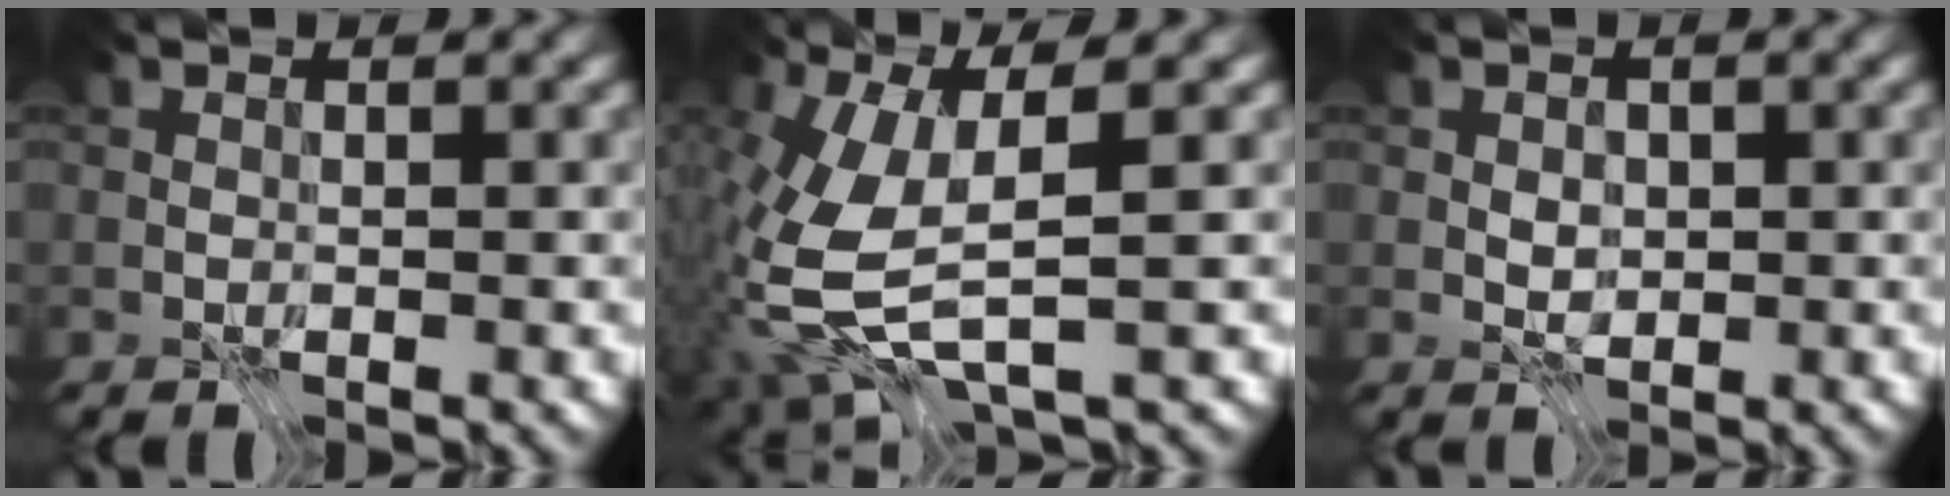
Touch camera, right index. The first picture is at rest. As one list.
[{"total": 8.8, "force": [-2.4, 3.6, 7.7], "torque": [-0.194, -0.019, -0.046]}, {"total": 1.5, "force": [0.0, 1.1, 0.9], "torque": [-0.020, -0.002, 0.003]}]